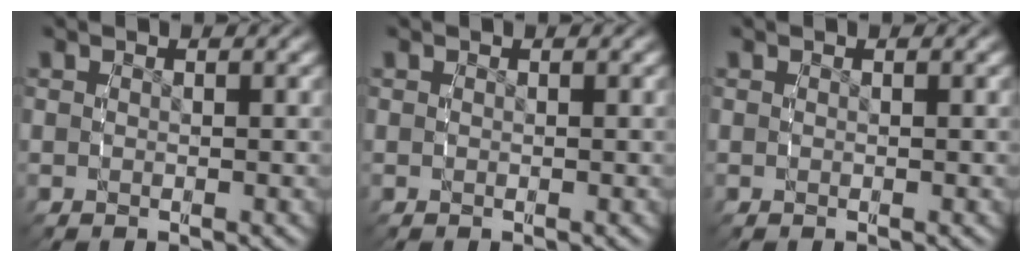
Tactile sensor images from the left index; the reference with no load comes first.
{"total": 0.0}
{"total": 0.0}